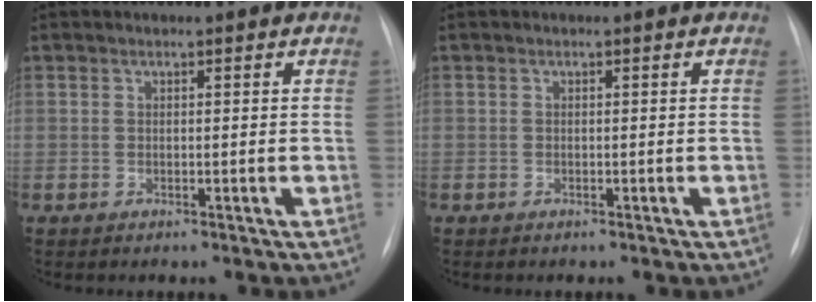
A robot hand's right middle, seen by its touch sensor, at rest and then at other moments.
{"total": 0.0}